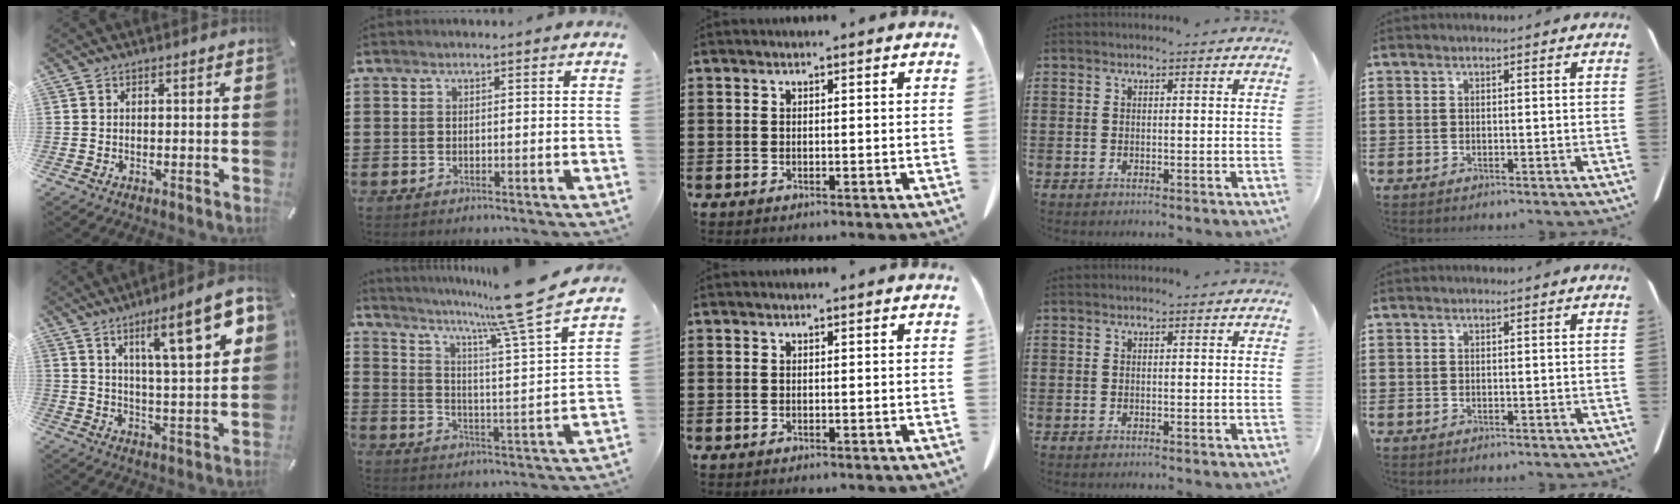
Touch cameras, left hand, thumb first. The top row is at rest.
{"thumb": {"total": 15.9, "force": [7.9, 3.7, 13.2], "torque": [-0.191, -0.035, 0.116]}, "index": {"total": 11.3, "force": [9.2, -0.8, 6.5], "torque": [-0.124, -0.068, 0.138]}}